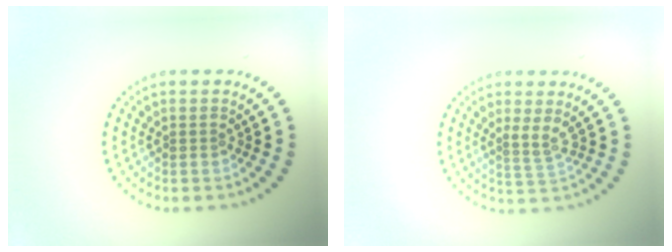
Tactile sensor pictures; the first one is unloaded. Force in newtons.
{"total": 1.8, "press": 1.1, "slide": 1.4}